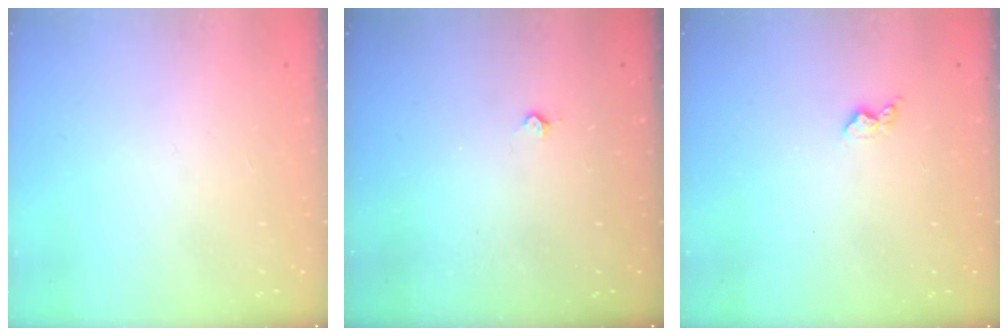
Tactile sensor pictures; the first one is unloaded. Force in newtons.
{"total": 2.7, "press": 2.7, "slide": 0.5}
{"total": 4.1, "press": 4.0, "slide": 0.6}